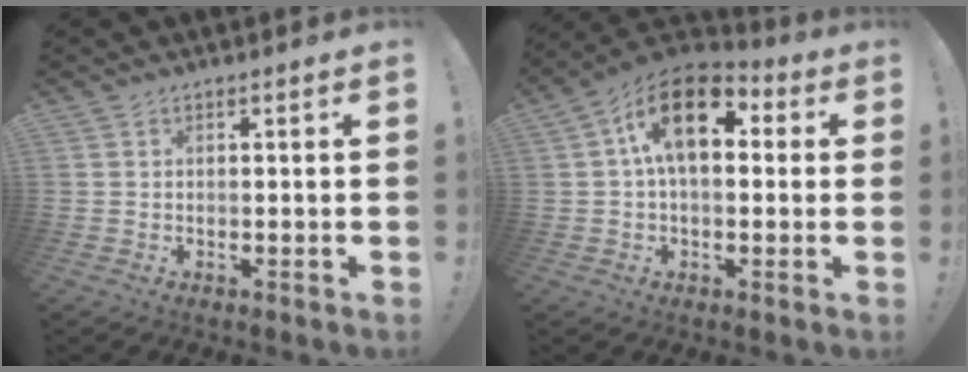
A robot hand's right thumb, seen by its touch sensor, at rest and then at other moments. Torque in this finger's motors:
{"motor_torque": [-0.08, 1.04, -0.01, 0.13, 0.28]}